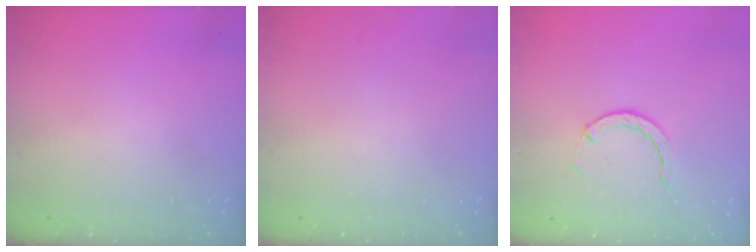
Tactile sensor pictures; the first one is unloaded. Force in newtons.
{"total": 0.0}
{"total": 1.4, "press": 1.4, "slide": 0.3}